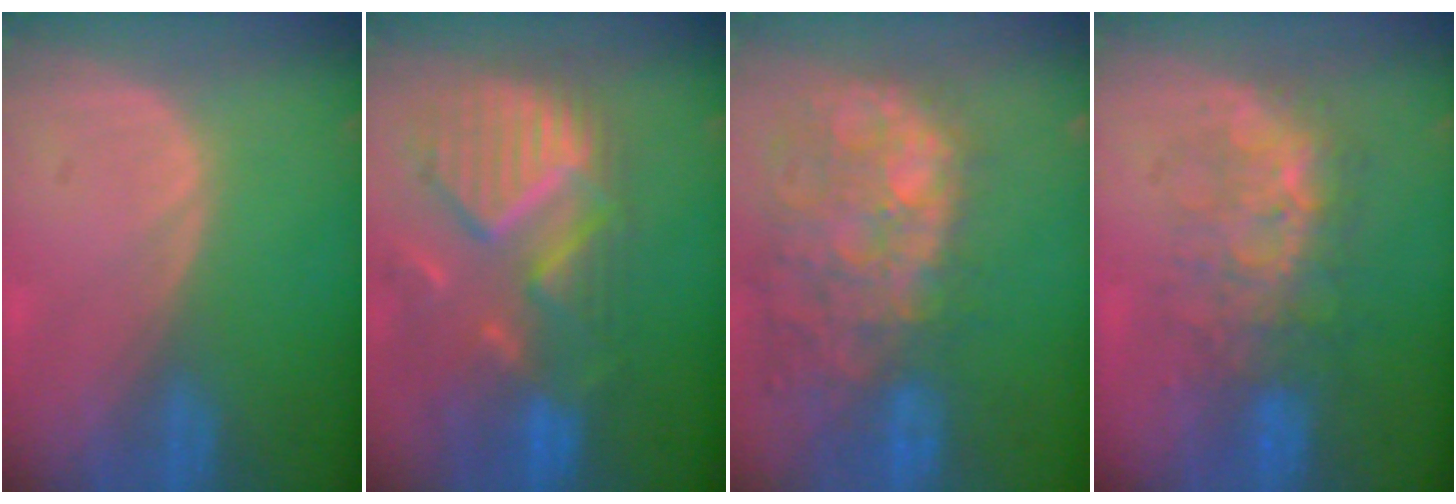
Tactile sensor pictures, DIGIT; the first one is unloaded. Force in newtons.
{"total": 12.0, "press": 10.5, "slide": 5.8}
{"total": 14.1, "press": 11.6, "slide": 8.1}
{"total": 7.9, "press": 7.7, "slide": 1.4}